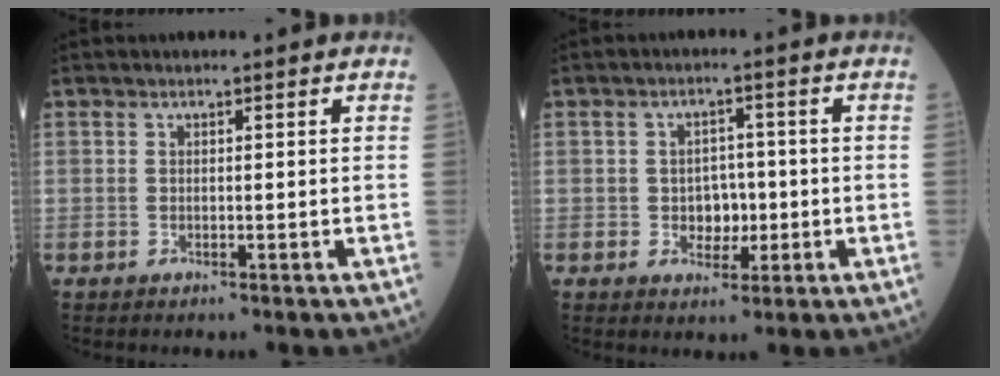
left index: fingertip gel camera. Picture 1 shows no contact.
{"total": 4.0, "force": [-0.7, 2.9, 2.6], "torque": [-0.036, 0.008, -0.007]}